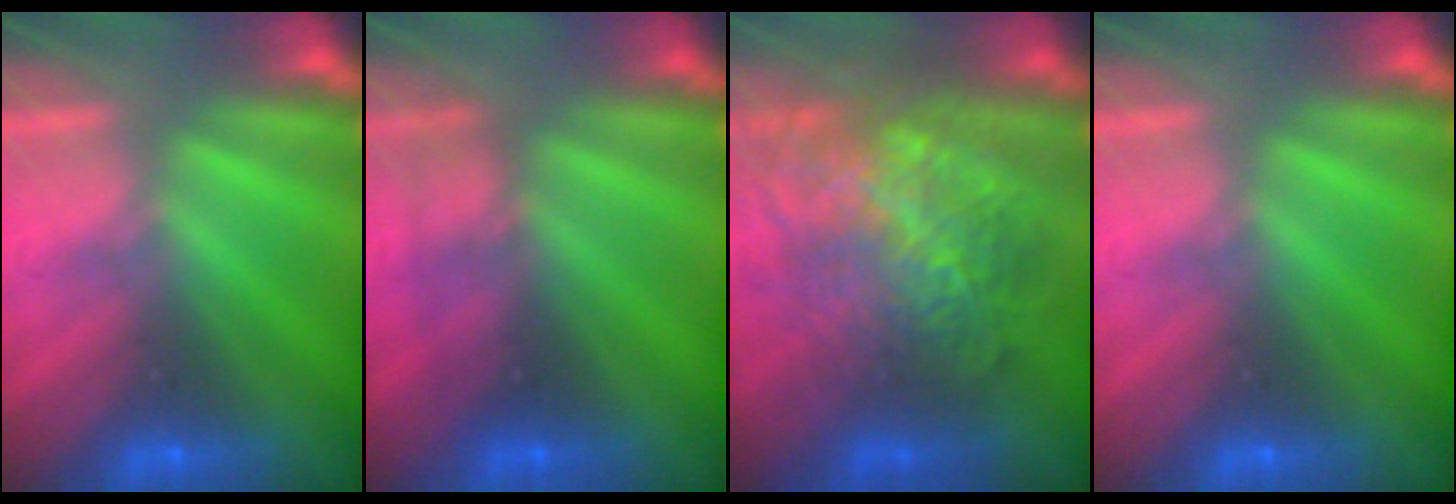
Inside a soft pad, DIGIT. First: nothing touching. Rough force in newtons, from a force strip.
{"total": 2.7}
{"total": 8.4}
{"total": 0.0}